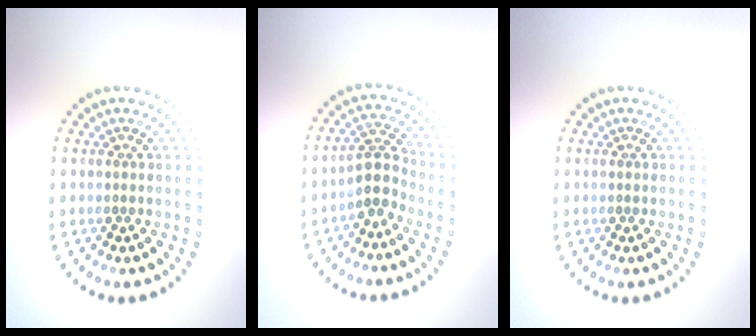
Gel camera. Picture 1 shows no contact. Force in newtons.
{"total": 2.9, "press": 2.2, "slide": 1.9}
{"total": 0.0}